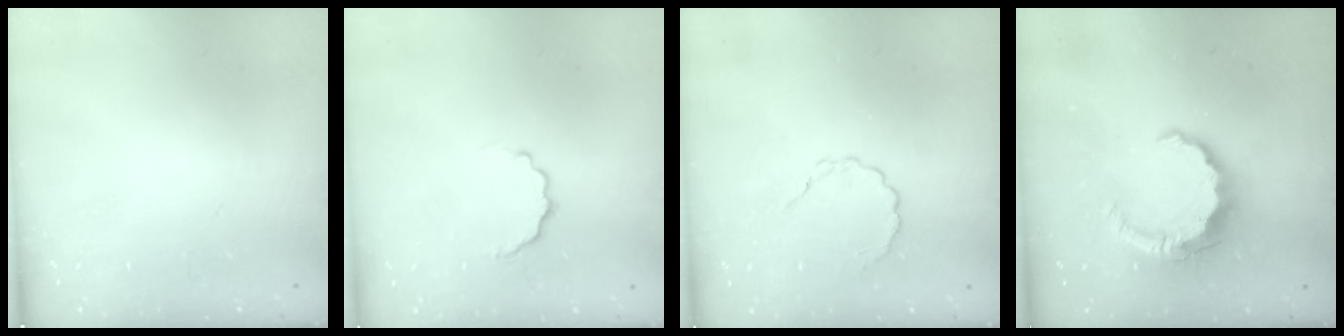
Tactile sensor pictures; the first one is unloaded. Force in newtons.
{"total": 5.0, "press": 4.8, "slide": 1.3}
{"total": 2.9, "press": 2.6, "slide": 1.1}
{"total": 9.4, "press": 9.3, "slide": 1.0}